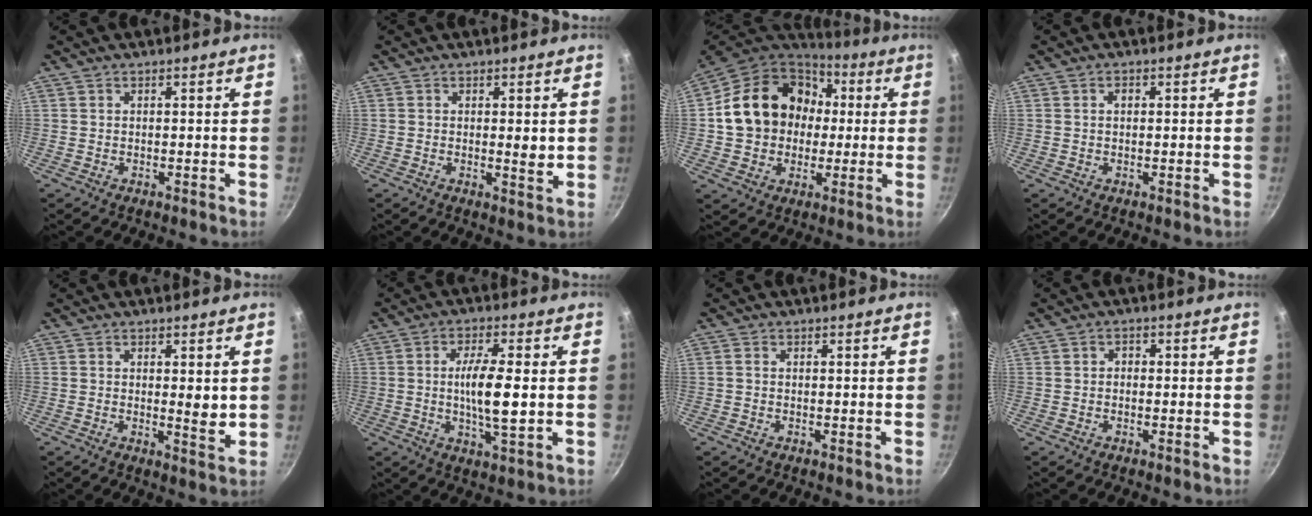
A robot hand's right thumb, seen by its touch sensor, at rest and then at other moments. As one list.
[{"total": 2.5, "force": [0.4, 0.7, 2.3], "torque": [-0.037, -0.007, 0.006]}, {"total": 20.4, "force": [1.9, 16.7, 11.5], "torque": [-0.181, 0.041, 0.029]}, {"total": 1.3, "force": [0.3, 0.9, 1.0], "torque": [-0.014, 0.004, 0.003]}, {"total": 3.6, "force": [0.6, 1.1, 3.4], "torque": [-0.051, -0.014, 0.010]}, {"total": 9.1, "force": [-0.1, 2.2, 8.9], "torque": [-0.167, 0.000, -0.003]}, {"total": 0.7, "force": [-0.1, 0.5, 0.4], "torque": [-0.007, 0.004, -0.003]}, {"total": 1.4, "force": [-0.2, 1.1, 0.7], "torque": [-0.011, 0.006, -0.005]}]